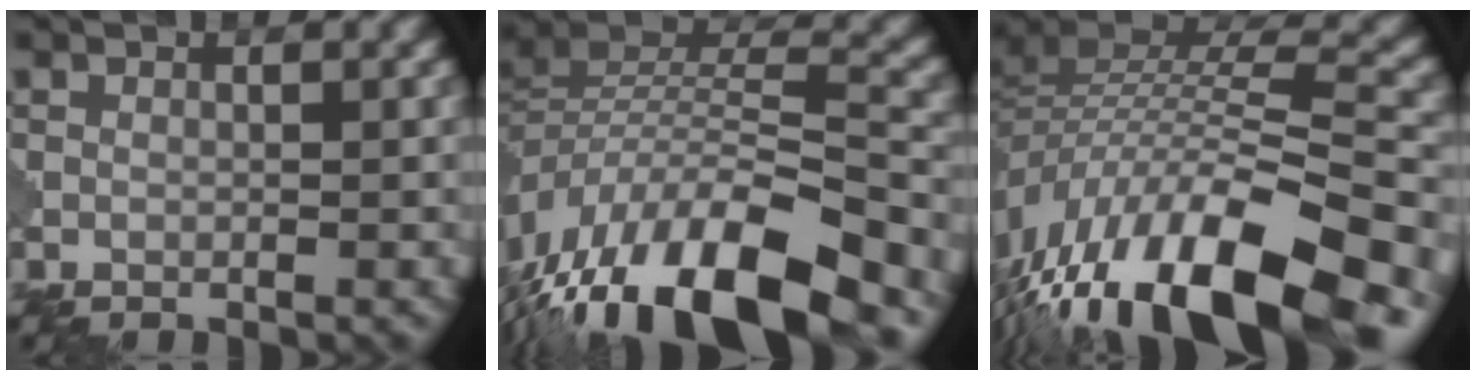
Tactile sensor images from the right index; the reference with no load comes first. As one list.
[{"total": 15.6, "force": [-10.4, 5.0, 10.5], "torque": [-0.202, 0.011, -0.179]}, {"total": 15.1, "force": [-9.1, 5.7, 10.6], "torque": [-0.208, 0.020, -0.165]}]